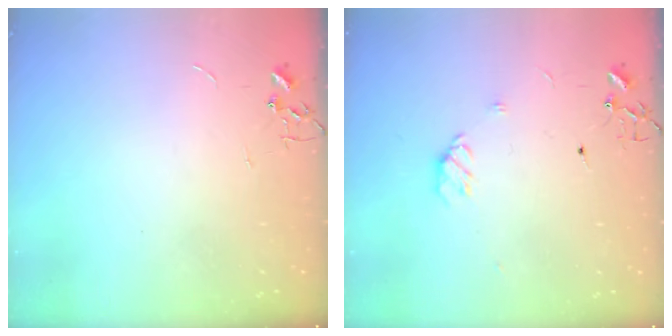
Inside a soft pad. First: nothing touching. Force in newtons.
{"total": 6.9, "press": 6.9, "slide": 0.7}